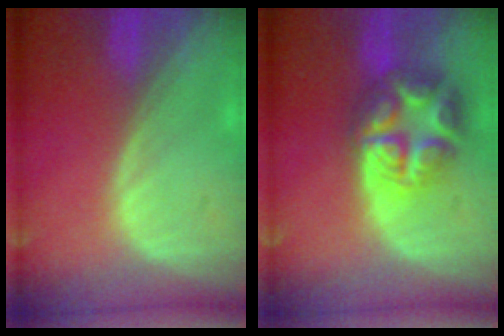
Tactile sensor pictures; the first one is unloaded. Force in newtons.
{"total": 8.7, "press": 8.7, "slide": 0.5}